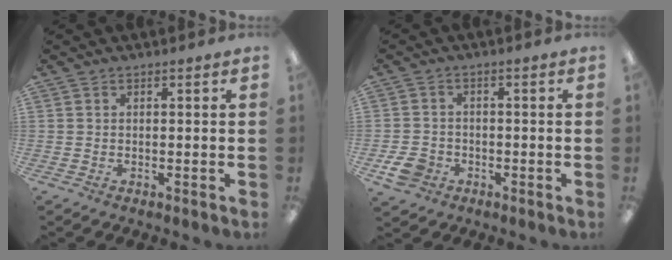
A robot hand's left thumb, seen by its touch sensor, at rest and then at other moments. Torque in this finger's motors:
{"motor_torque": [-0.69, 0.79, 0.40, -0.32, 0.00]}